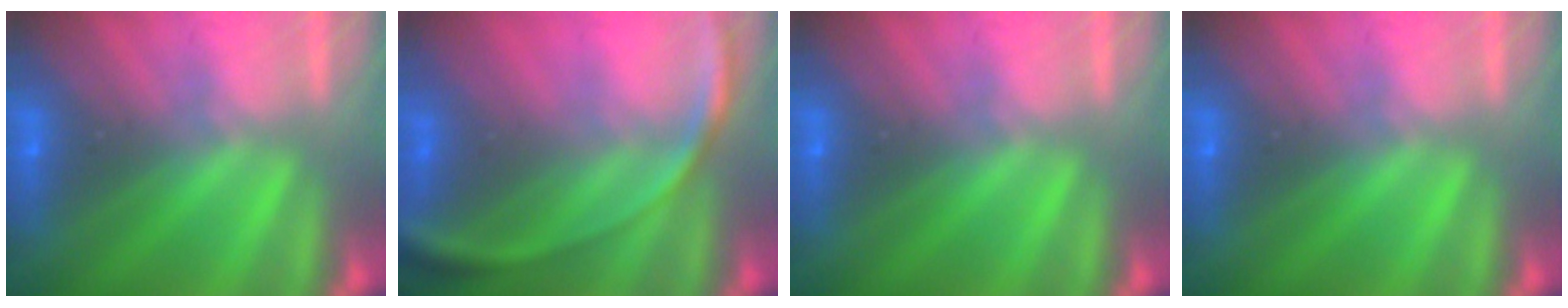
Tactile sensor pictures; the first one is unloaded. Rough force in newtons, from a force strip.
{"total": 2.8}
{"total": 0.0}
{"total": 0.0}